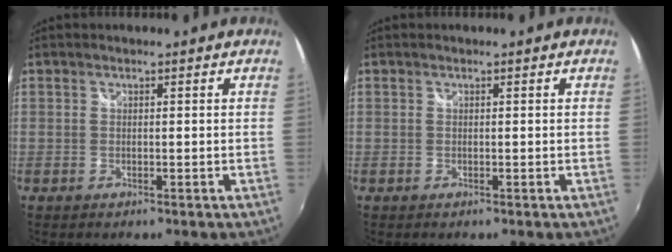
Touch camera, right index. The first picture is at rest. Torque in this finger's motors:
{"motor_torque": [-0.03, 0.03, 0.01, 0.00]}